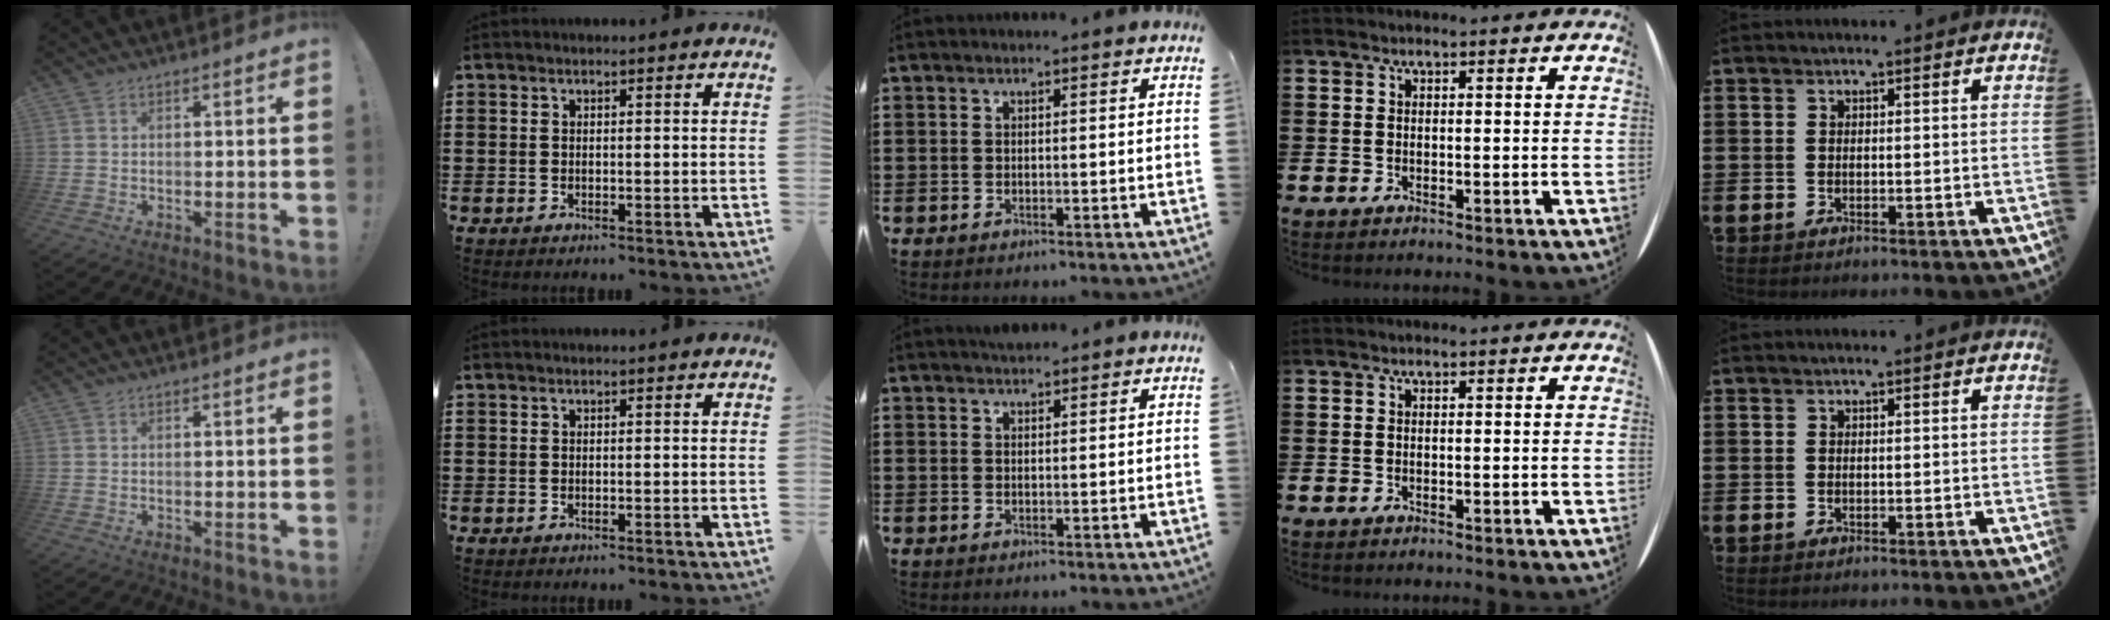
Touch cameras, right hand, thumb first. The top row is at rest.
{"middle": {"total": 1.2, "force": [1.1, 0.4, 0.2], "torque": [-0.006, 0.002, 0.021]}}